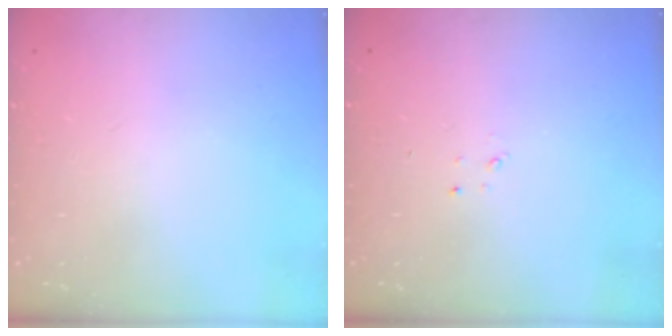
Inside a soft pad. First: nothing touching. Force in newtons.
{"total": 1.5, "press": 1.5, "slide": 0.2}